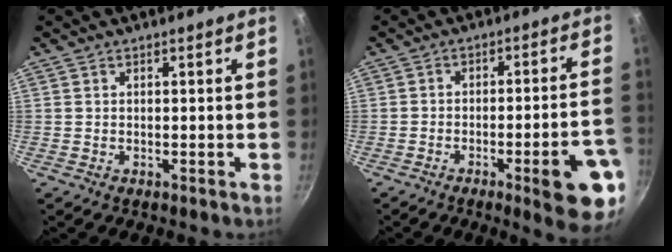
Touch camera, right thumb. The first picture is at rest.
{"total": 13.2, "force": [-5.8, 2.5, 11.5], "torque": [-0.128, 0.035, -0.071]}